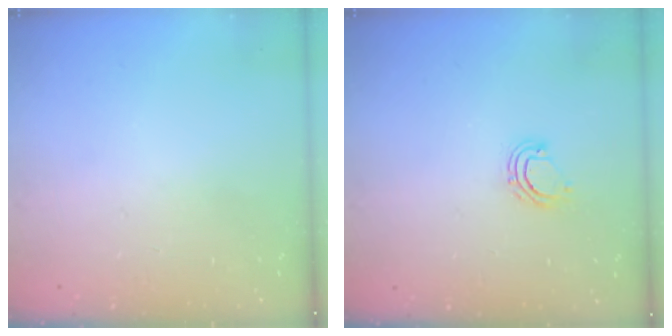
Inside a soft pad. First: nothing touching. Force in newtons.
{"total": 4.5, "press": 4.5, "slide": 0.2}